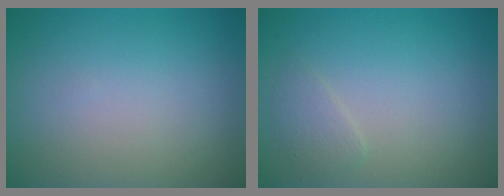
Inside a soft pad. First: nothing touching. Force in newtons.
{"total": 1.3, "press": 1.3, "slide": 0.1}